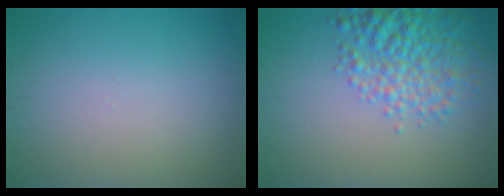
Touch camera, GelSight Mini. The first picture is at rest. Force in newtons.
{"total": 5.0, "press": 5.0, "slide": 0.2}